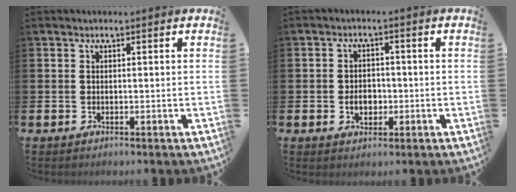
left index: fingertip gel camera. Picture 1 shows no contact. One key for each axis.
{"total": 3.1, "fx": -0.7, "fy": 2.3, "fz": 1.9, "tx": -0.024, "ty": -0.003, "tz": -0.020}